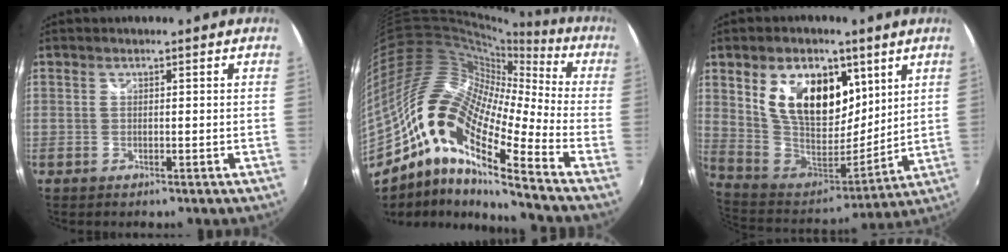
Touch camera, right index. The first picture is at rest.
{"total": 16.7, "force": [-7.4, 4.7, 14.2], "torque": [-0.222, -0.007, -0.165]}
{"total": 19.8, "force": [7.7, 12.1, 13.7], "torque": [-0.265, 0.010, 0.156]}